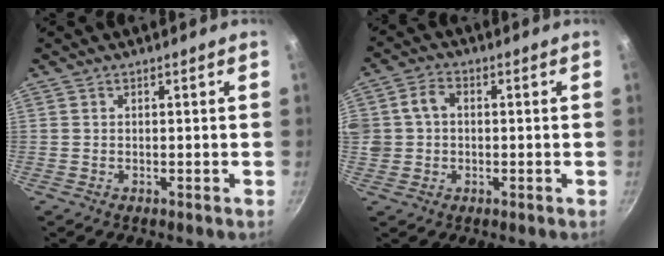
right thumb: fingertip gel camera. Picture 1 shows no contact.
{"total": 5.7, "force": [0.4, 4.7, 3.2], "torque": [-0.046, 0.013, 0.001]}